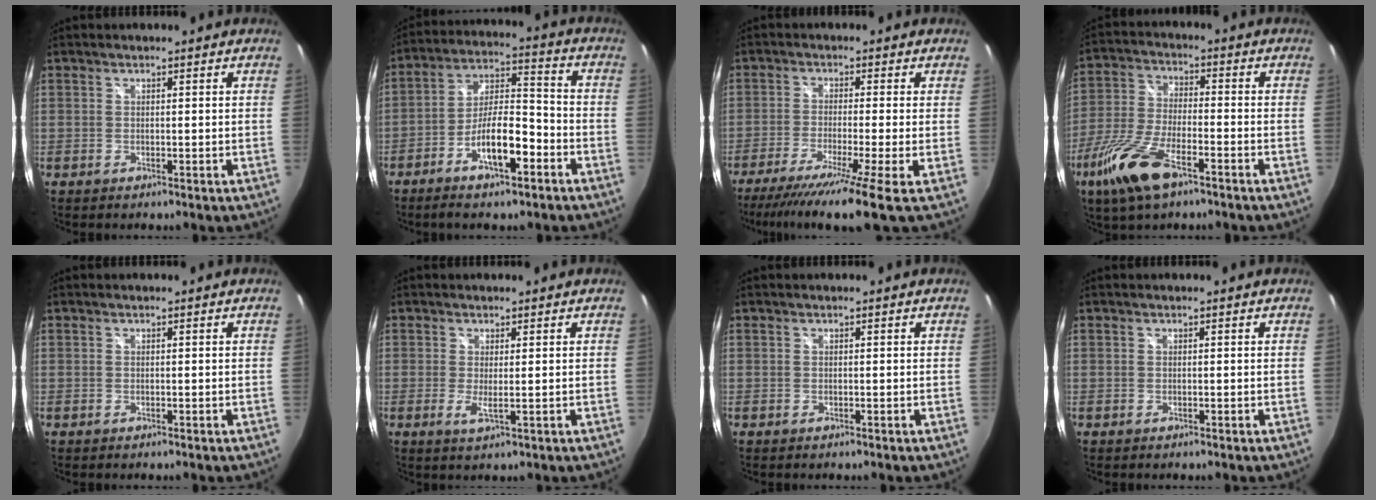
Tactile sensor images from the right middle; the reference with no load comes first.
{"total": 10.7, "force": [-5.9, 2.9, 8.5], "torque": [-0.161, 0.015, -0.097]}
{"total": 12.7, "force": [-9.1, -1.5, 8.7], "torque": [-0.183, -0.053, -0.154]}
{"total": 13.1, "force": [-7.7, 4.6, 9.6], "torque": [-0.218, -0.020, -0.152]}
{"total": 0.0}
{"total": 2.3, "force": [0.0, 0.1, 2.3], "torque": [-0.044, -0.008, -0.001]}
{"total": 0.0}
{"total": 0.0}